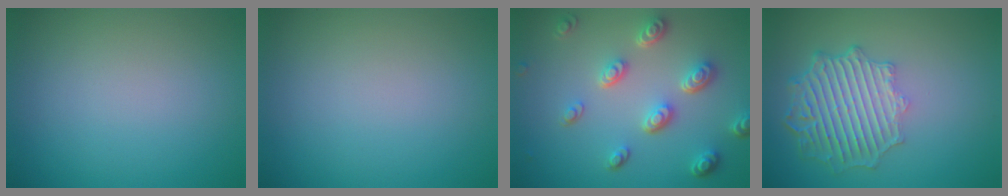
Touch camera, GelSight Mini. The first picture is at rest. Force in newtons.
{"total": 0.0}
{"total": 4.9, "press": 3.7, "slide": 3.2}
{"total": 6.4, "press": 4.9, "slide": 4.1}